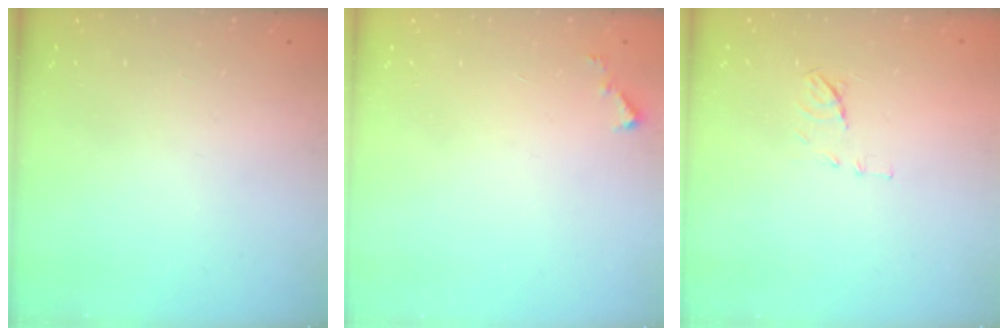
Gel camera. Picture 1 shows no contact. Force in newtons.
{"total": 3.1, "press": 3.1, "slide": 0.2}
{"total": 6.9, "press": 6.9, "slide": 0.7}